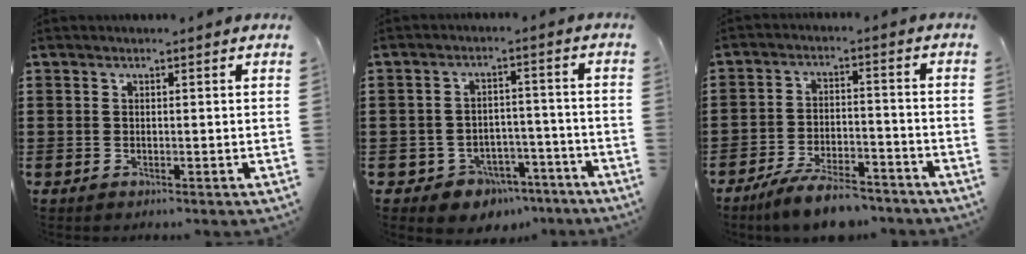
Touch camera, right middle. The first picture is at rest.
{"total": 4.7, "force": [-4.0, 2.3, 0.8], "torque": [-0.021, 0.015, -0.078]}
{"total": 7.6, "force": [-6.8, 1.3, 3.2], "torque": [-0.064, 0.007, -0.128]}